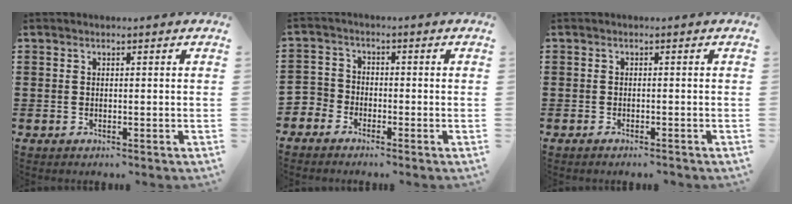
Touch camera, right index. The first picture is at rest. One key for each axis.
{"total": 2.9, "fx": -2.5, "fy": 1.6, "fz": -0.2, "tx": -0.017, "ty": 0.001, "tz": -0.059}
{"total": 0.7, "fx": -0.6, "fy": 0.1, "fz": 0.3, "tx": -0.008, "ty": -0.004, "tz": -0.012}